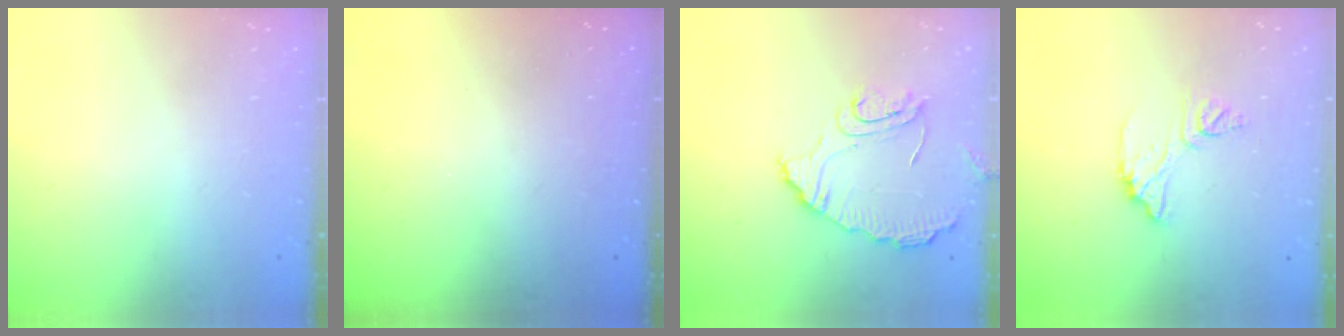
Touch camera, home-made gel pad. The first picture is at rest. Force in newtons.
{"total": 3.1, "press": 3.1, "slide": 0.1}
{"total": 11.2, "press": 11.2, "slide": 0.8}
{"total": 9.5, "press": 9.5, "slide": 0.7}